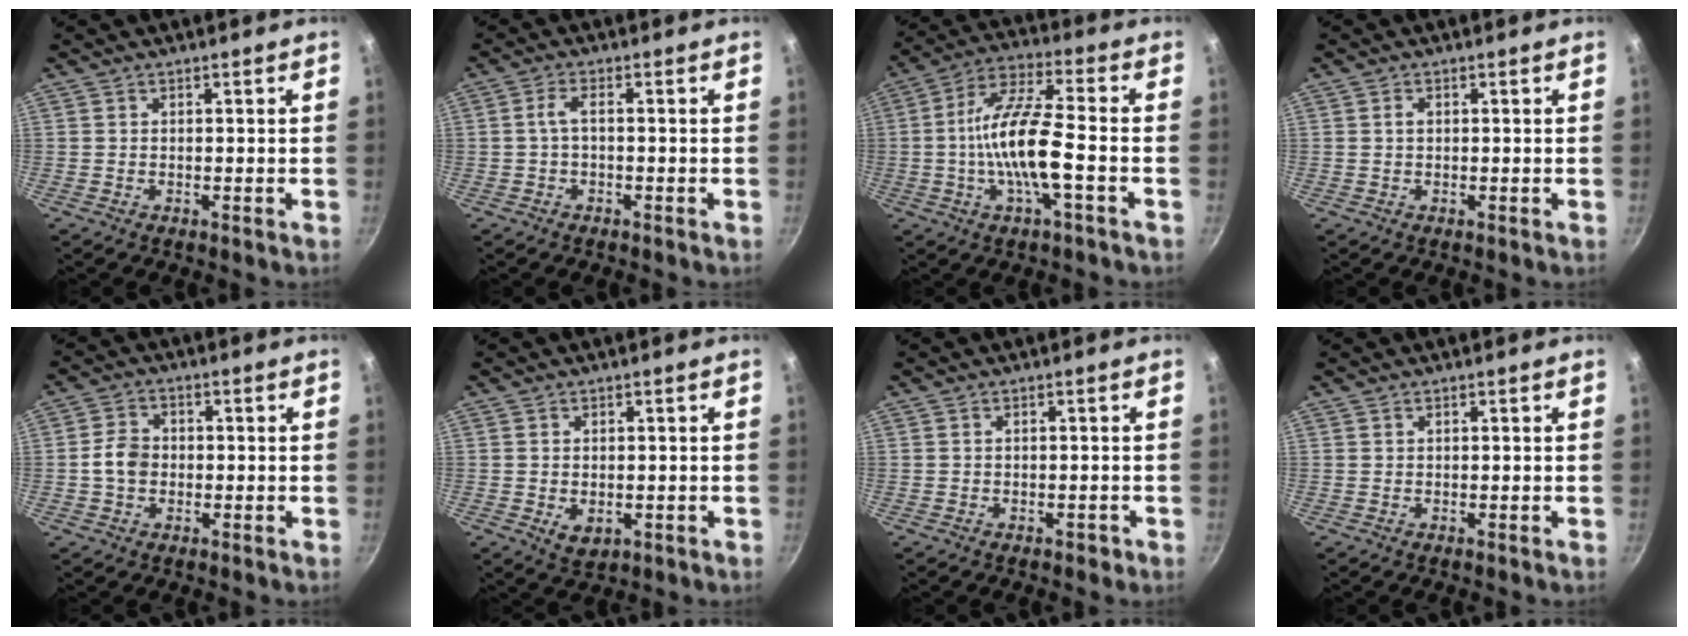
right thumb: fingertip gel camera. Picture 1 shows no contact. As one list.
[{"total": 2.6, "force": [-0.6, 1.0, 2.3], "torque": [-0.055, 0.015, -0.014]}, {"total": 13.8, "force": [-2.7, 3.5, 13.1], "torque": [-0.251, 0.032, -0.064]}, {"total": 1.1, "force": [0.1, 0.8, 0.7], "torque": [-0.012, 0.004, 0.001]}, {"total": 5.1, "force": [-0.8, 4.0, 3.0], "torque": [-0.041, 0.018, -0.022]}, {"total": 4.0, "force": [-0.7, 2.7, 2.8], "torque": [-0.043, -0.010, -0.006]}, {"total": 1.3, "force": [-0.8, 0.8, 0.6], "torque": [-0.002, 0.013, -0.003]}, {"total": 0.0}]